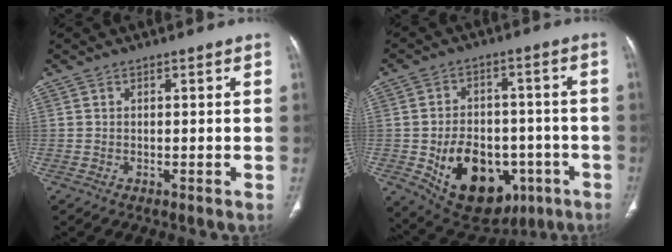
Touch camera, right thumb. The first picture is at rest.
{"total": 19.1, "force": [-6.2, 13.0, 12.5], "torque": [-0.166, 0.022, -0.068]}